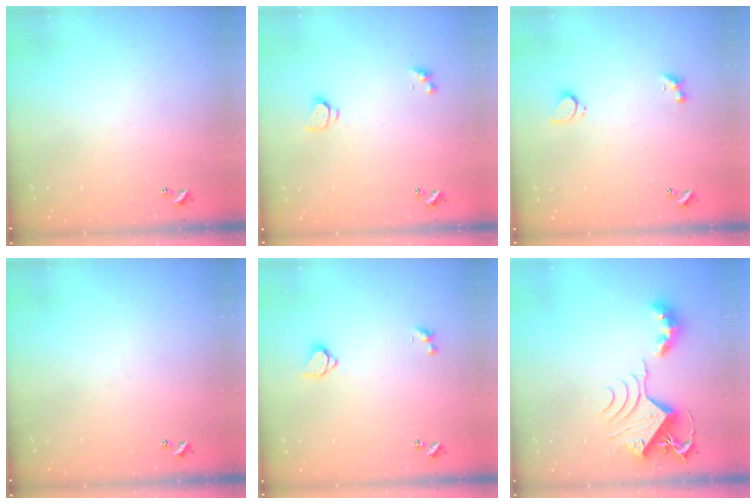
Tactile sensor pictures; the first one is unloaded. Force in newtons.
{"total": 1.6, "press": 1.5, "slide": 0.4}
{"total": 2.2, "press": 2.1, "slide": 0.6}
{"total": 0.0}
{"total": 1.6, "press": 1.5, "slide": 0.3}
{"total": 10.1, "press": 10.0, "slide": 1.5}